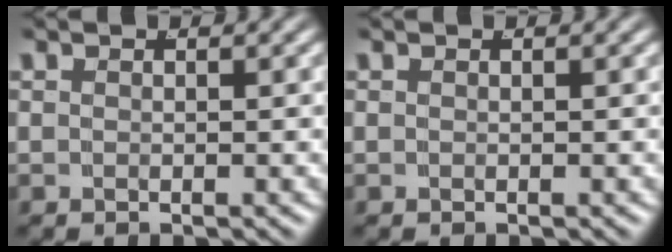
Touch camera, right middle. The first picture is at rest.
{"total": 0.0}